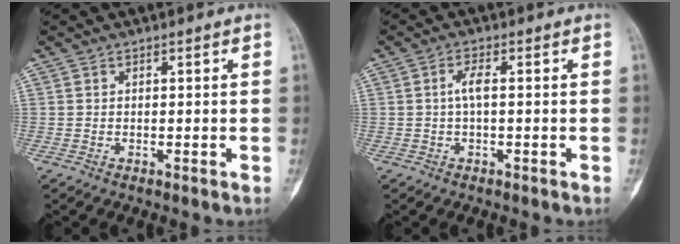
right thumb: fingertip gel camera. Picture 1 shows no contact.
{"total": 2.6, "force": [0.1, 0.8, 2.5], "torque": [-0.055, 0.006, 0.000]}